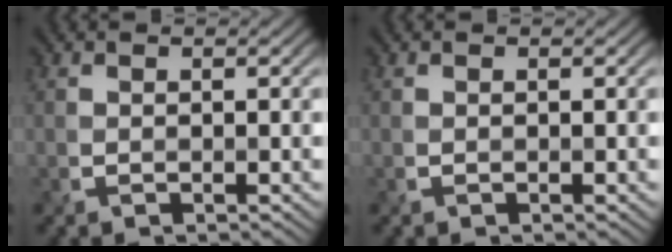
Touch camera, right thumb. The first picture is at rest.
{"total": 0.0}